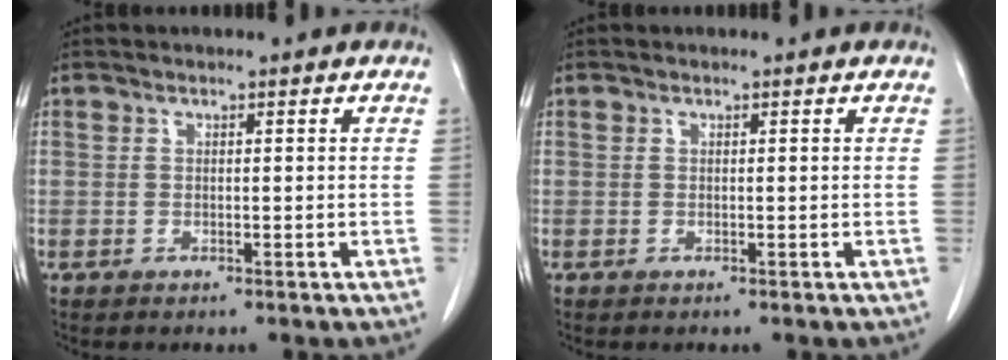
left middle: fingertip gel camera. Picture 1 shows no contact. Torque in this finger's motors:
{"motor_torque": [-0.01, 0.01, 0.00, 0.00]}